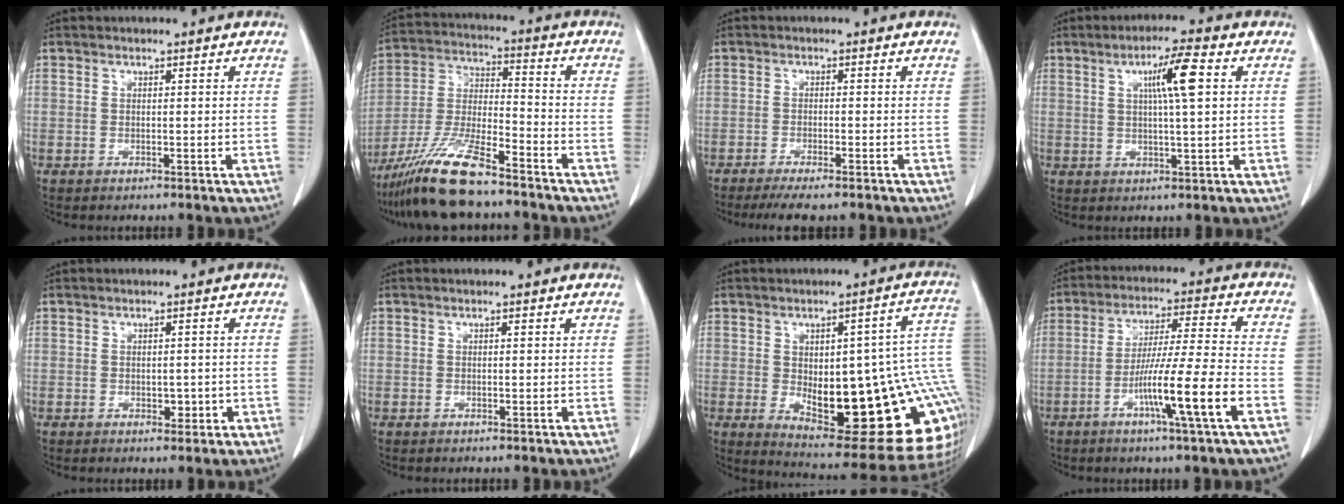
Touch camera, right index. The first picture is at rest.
{"total": 13.8, "force": [-10.6, 1.9, 8.6], "torque": [-0.178, -0.018, -0.196]}
{"total": 5.9, "force": [-4.9, 0.7, 3.2], "torque": [-0.043, -0.011, -0.076]}
{"total": 6.9, "force": [2.0, 0.0, 6.6], "torque": [-0.115, 0.003, 0.032]}
{"total": 2.1, "force": [-0.5, 1.4, 1.5], "torque": [-0.017, 0.002, -0.001]}
{"total": 0.0}
{"total": 26.0, "force": [-2.4, 8.2, 24.6], "torque": [-0.257, 0.014, -0.009]}
{"total": 12.3, "force": [-5.0, -1.3, 11.2], "torque": [-0.199, -0.009, -0.089]}